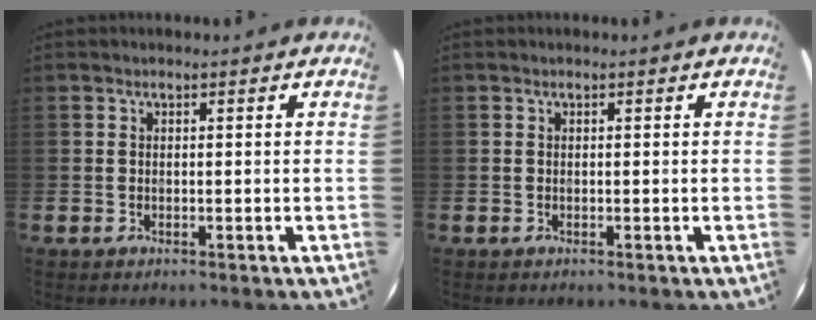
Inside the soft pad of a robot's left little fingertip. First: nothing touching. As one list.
[{"total": 0.0}]